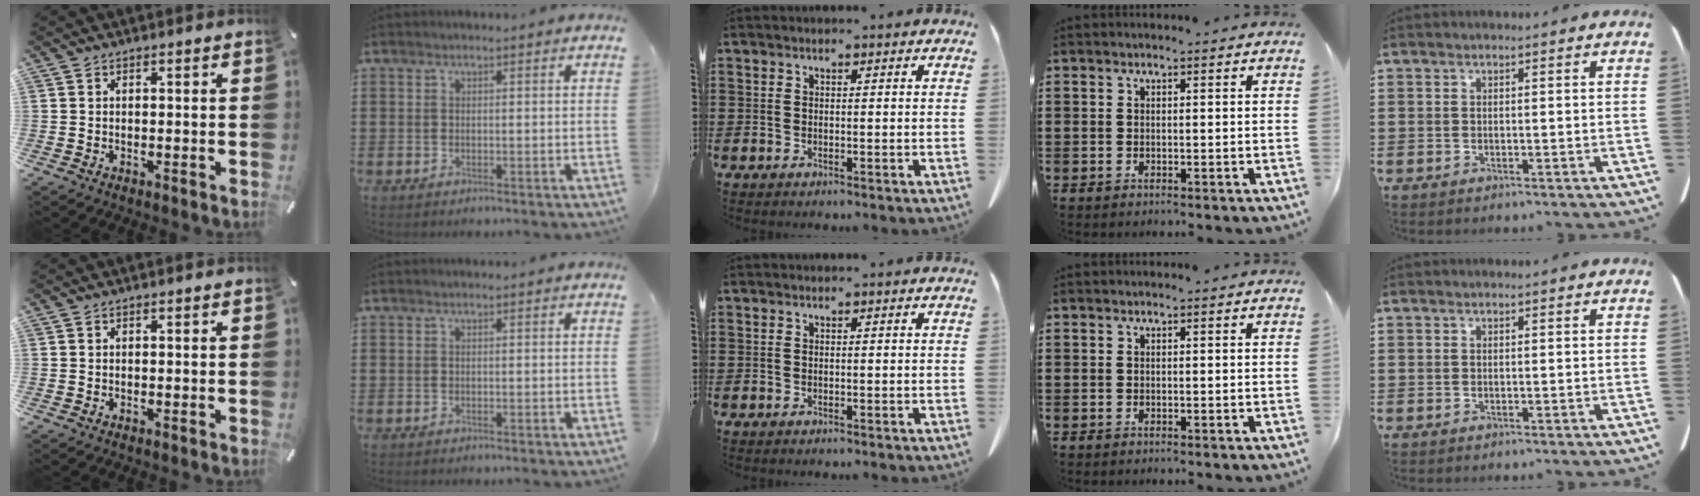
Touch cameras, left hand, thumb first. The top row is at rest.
{}